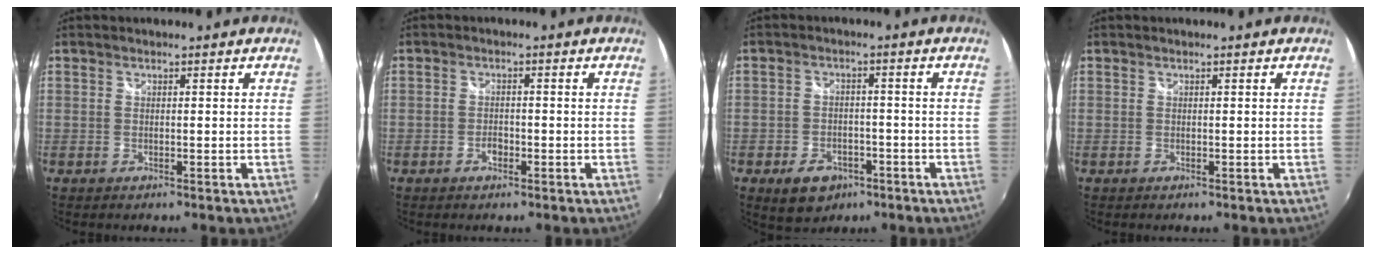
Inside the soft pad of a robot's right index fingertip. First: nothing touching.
{"total": 2.0, "force": [-1.1, 1.2, 1.1], "torque": [-0.022, 0.005, -0.017]}
{"total": 7.6, "force": [-4.3, 5.3, 3.5], "torque": [-0.087, 0.005, -0.055]}
{"total": 0.0}